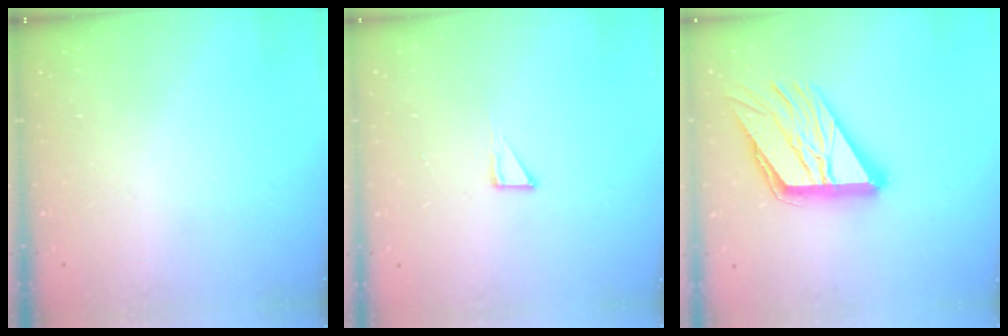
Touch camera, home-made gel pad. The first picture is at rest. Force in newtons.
{"total": 4.1, "press": 4.1, "slide": 0.3}
{"total": 18.6, "press": 18.5, "slide": 2.2}